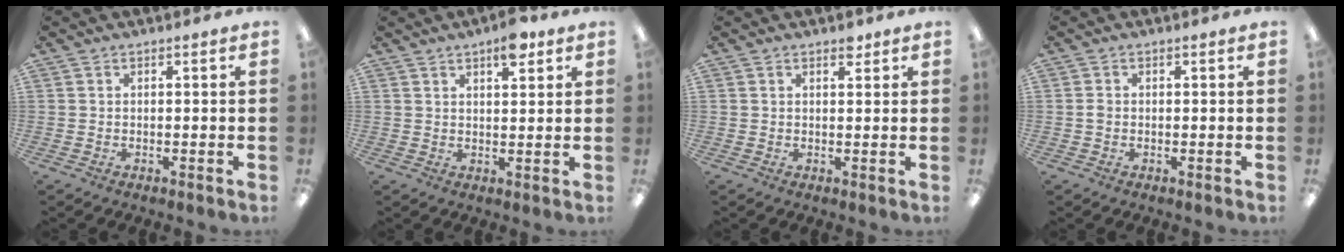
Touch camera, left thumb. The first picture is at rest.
{"total": 5.6, "force": [3.9, 1.9, 3.5], "torque": [-0.043, -0.017, 0.063]}
{"total": 2.1, "force": [1.6, 1.0, 0.9], "torque": [0.004, -0.009, 0.024]}
{"total": 1.1, "force": [-0.1, 0.9, 0.7], "torque": [-0.012, 0.004, -0.003]}